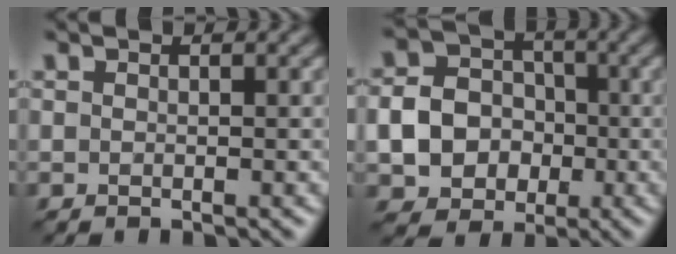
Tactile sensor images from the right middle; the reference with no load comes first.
{"total": 5.9, "force": [-1.3, 5.1, 2.6], "torque": [-0.042, -0.005, -0.040]}